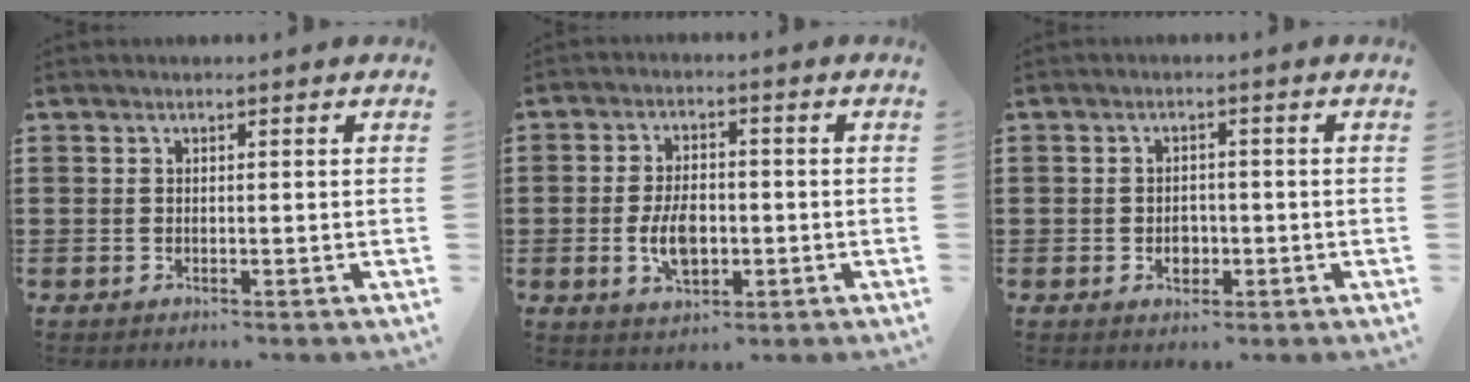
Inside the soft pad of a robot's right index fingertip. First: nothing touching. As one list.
[{"total": 6.4, "force": [-1.1, 3.7, 5.1], "torque": [-0.102, -0.001, -0.025]}, {"total": 2.5, "force": [-0.7, 1.9, 1.4], "torque": [-0.023, 0.000, -0.017]}]